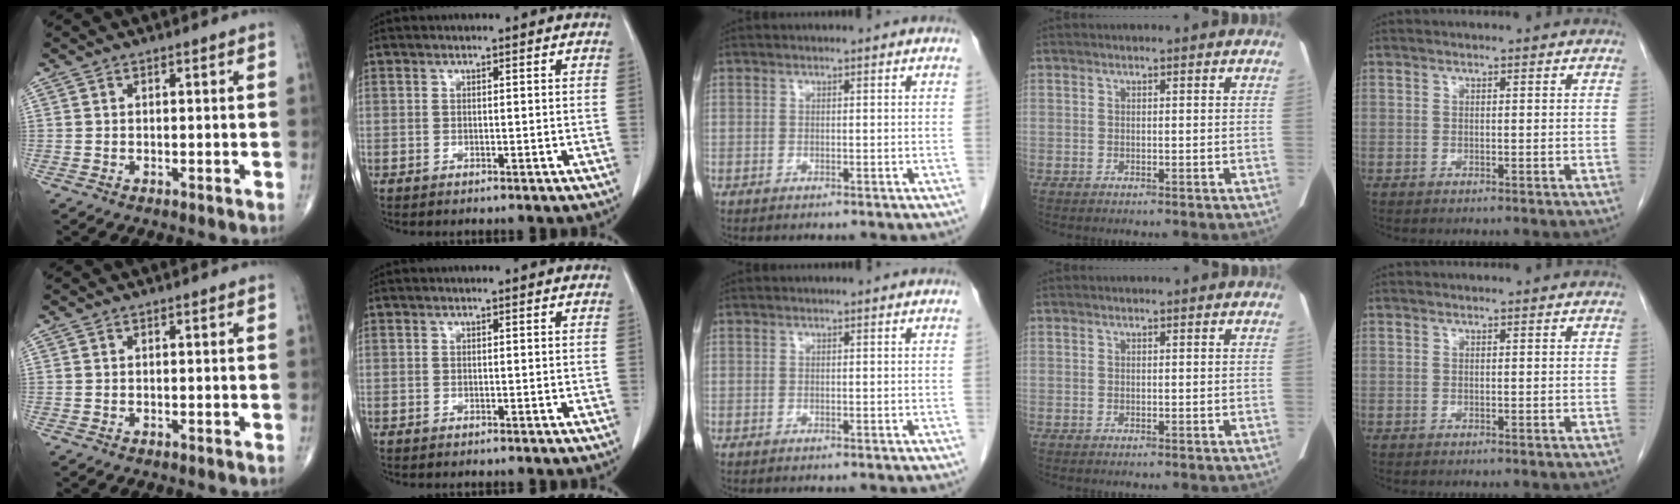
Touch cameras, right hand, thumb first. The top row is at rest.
{}